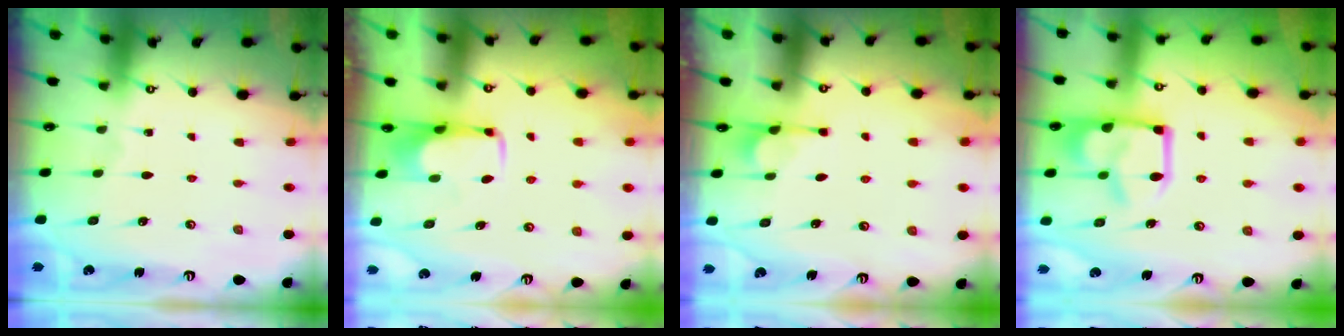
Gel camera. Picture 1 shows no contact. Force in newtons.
{"total": 2.1, "press": 2.1, "slide": 0.4}
{"total": 3.1, "press": 3.1, "slide": 0.6}
{"total": 9.5, "press": 9.4, "slide": 1.4}